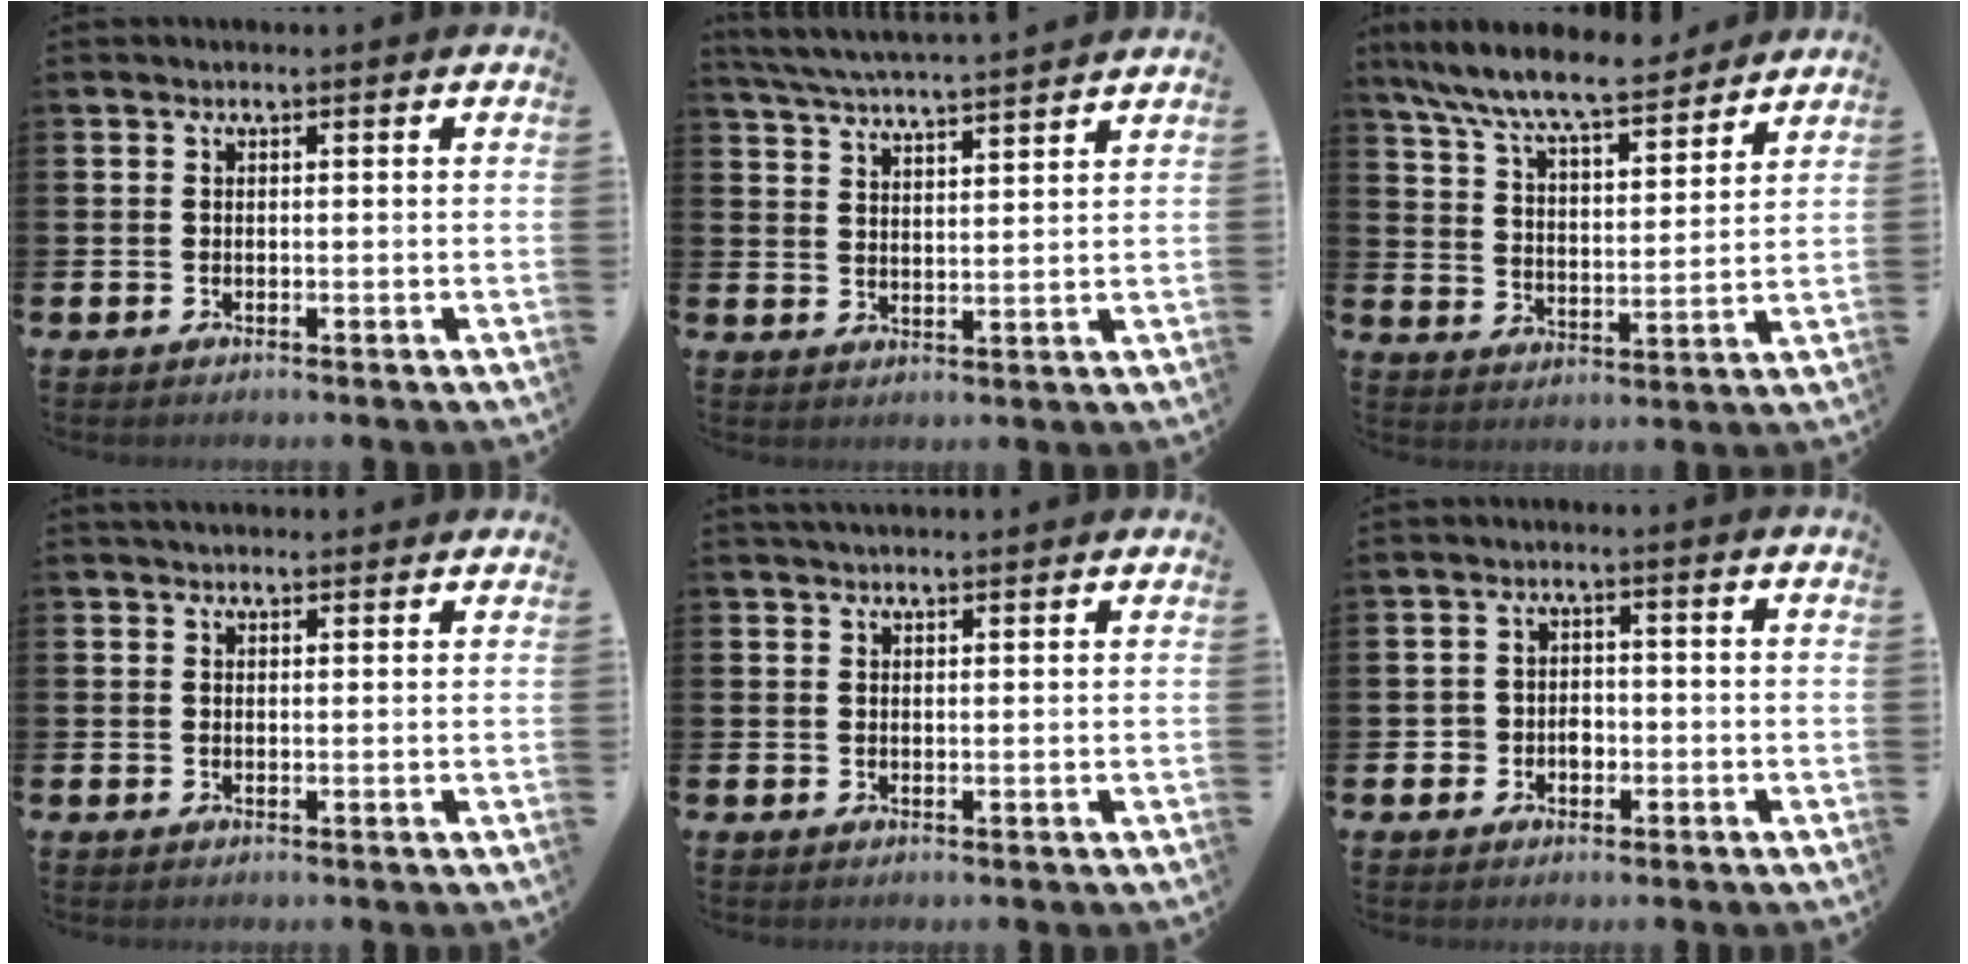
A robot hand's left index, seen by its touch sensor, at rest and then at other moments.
{"total": 5.4, "force": [5.4, -0.2, 1.0], "torque": [-0.041, -0.031, 0.095]}
{"total": 9.5, "force": [8.7, 1.4, 3.5], "torque": [-0.098, -0.053, 0.151]}
{"total": 2.0, "force": [1.9, 0.5, 0.2], "torque": [0.001, -0.005, 0.034]}
{"total": 2.1, "force": [2.0, 0.4, 0.4], "torque": [-0.003, -0.006, 0.035]}
{"total": 2.4, "force": [-0.9, 2.1, 0.5], "torque": [-0.004, 0.001, -0.025]}